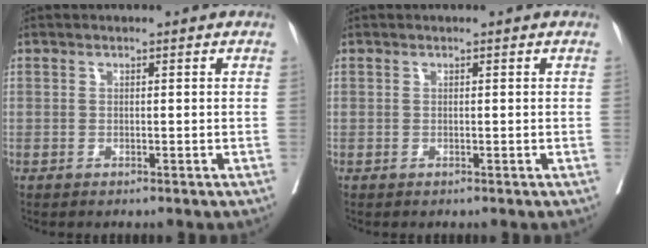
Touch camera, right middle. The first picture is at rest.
{"total": 0.0}